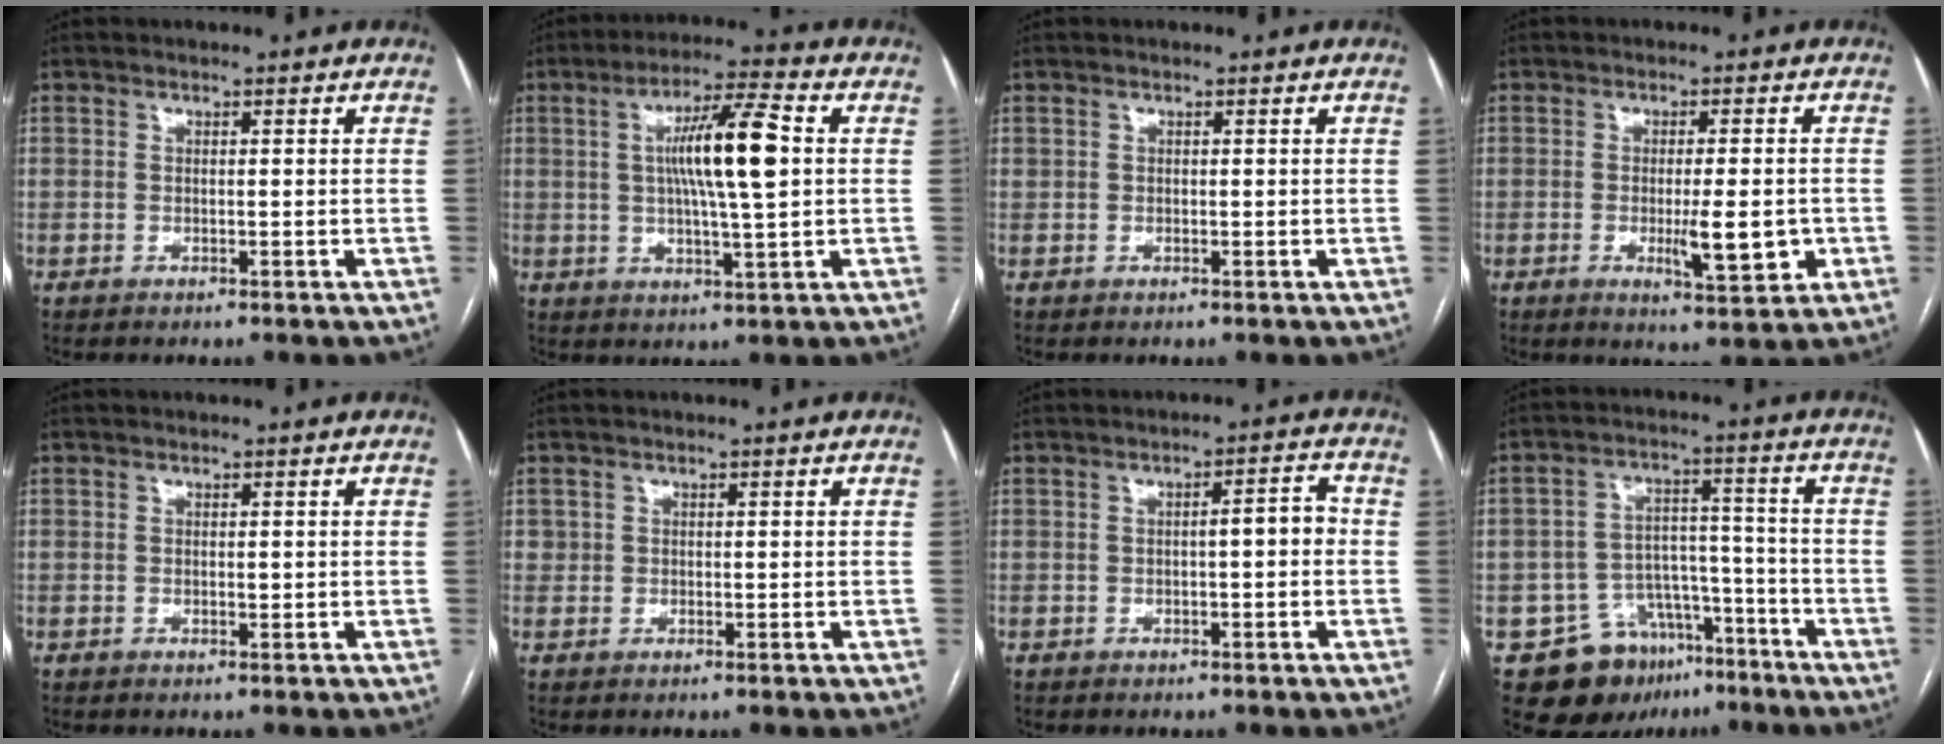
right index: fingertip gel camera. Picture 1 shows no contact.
{"total": 11.3, "force": [1.6, 0.9, 11.2], "torque": [-0.196, 0.009, 0.026]}
{"total": 0.0}
{"total": 7.0, "force": [-1.5, 1.3, 6.7], "torque": [-0.103, -0.010, -0.019]}
{"total": 0.6, "force": [0.0, 0.3, 0.6], "torque": [-0.010, -0.001, 0.001]}
{"total": 1.0, "force": [0.3, 1.0, 0.1], "torque": [0.010, 0.003, 0.002]}
{"total": 3.3, "force": [-0.2, 0.8, 3.2], "torque": [-0.043, 0.015, -0.002]}
{"total": 12.5, "force": [-7.7, 8.8, 4.5], "torque": [-0.065, 0.045, -0.109]}